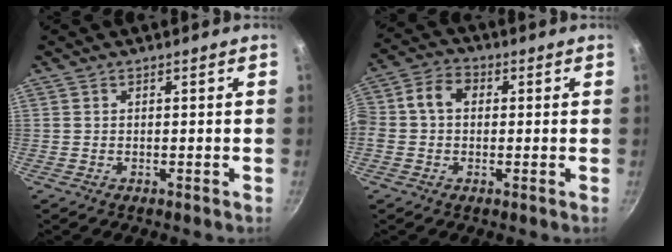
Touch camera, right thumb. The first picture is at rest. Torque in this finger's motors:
{"motor_torque": [0.46, 0.53, 0.92, -0.09, 0.27]}